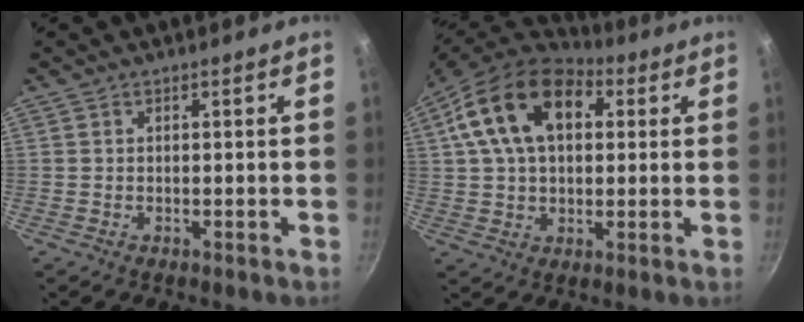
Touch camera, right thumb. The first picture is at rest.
{"total": 17.9, "force": [5.4, 11.4, 12.7], "torque": [-0.197, 0.013, 0.078]}